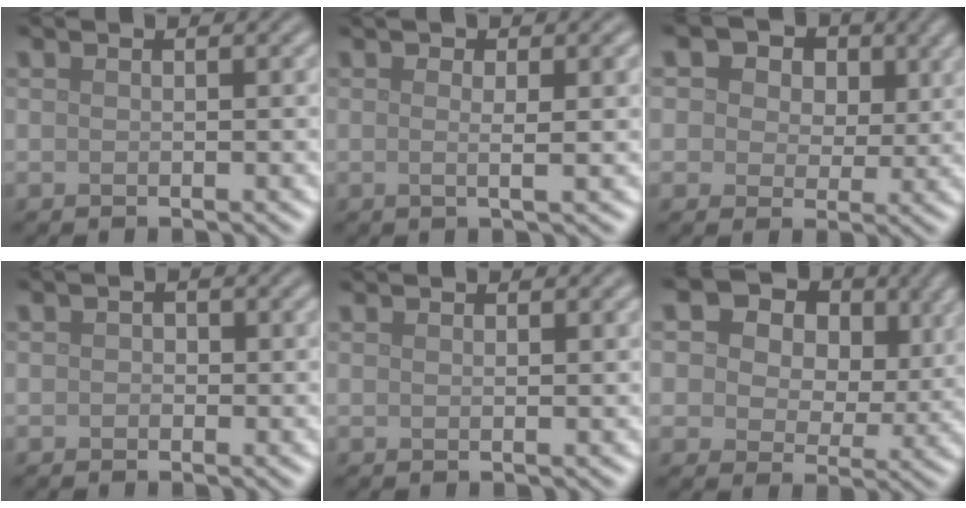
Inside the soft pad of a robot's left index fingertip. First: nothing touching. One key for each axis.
{"total": 3.6, "fx": 0.8, "fy": 1.2, "fz": 3.3, "tx": -0.032, "ty": 0.002, "tz": -0.006}
{"total": 9.3, "fx": 4.9, "fy": 6.4, "fz": 4.7, "tx": -0.070, "ty": 0.018, "tz": 0.044}
{"total": 0.7, "fx": -0.1, "fy": 0.6, "fz": 0.3, "tx": -0.002, "ty": -0.005, "tz": -0.004}
{"total": 0.5, "fx": 0.5, "fy": 0.1, "fz": 0.3, "tx": -0.004, "ty": 0.000, "tz": 0.009}
{"total": 14.8, "fx": 7.3, "fy": 10.1, "fz": 8.0, "tx": -0.125, "ty": 0.042, "tz": 0.110}